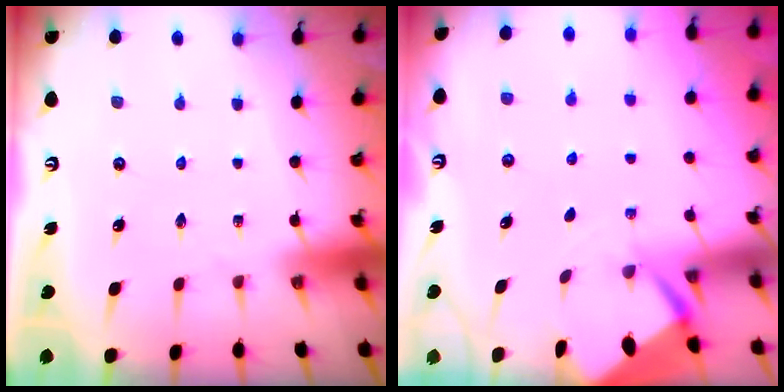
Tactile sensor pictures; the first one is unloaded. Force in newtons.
{"total": 2.6, "press": 2.6, "slide": 0.3}